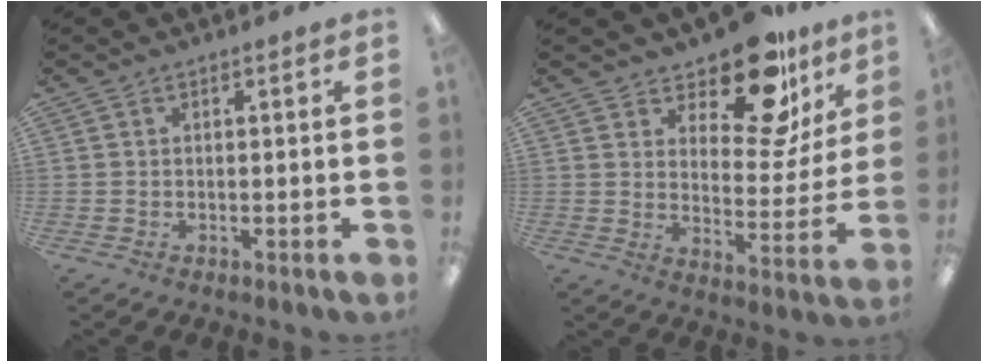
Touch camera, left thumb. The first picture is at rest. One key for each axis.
{"total": 17.2, "fx": 12.8, "fy": 7.1, "fz": 8.9, "tx": -0.130, "ty": -0.088, "tz": 0.218}